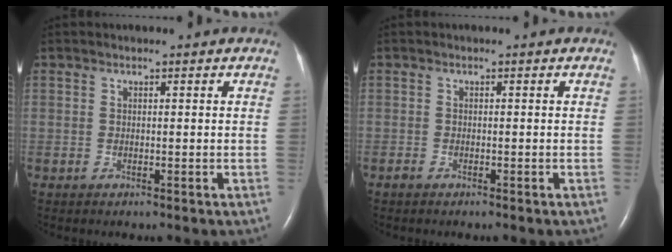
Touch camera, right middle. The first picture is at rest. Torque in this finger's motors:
{"motor_torque": [-0.16, -0.06, -0.14, -0.01]}